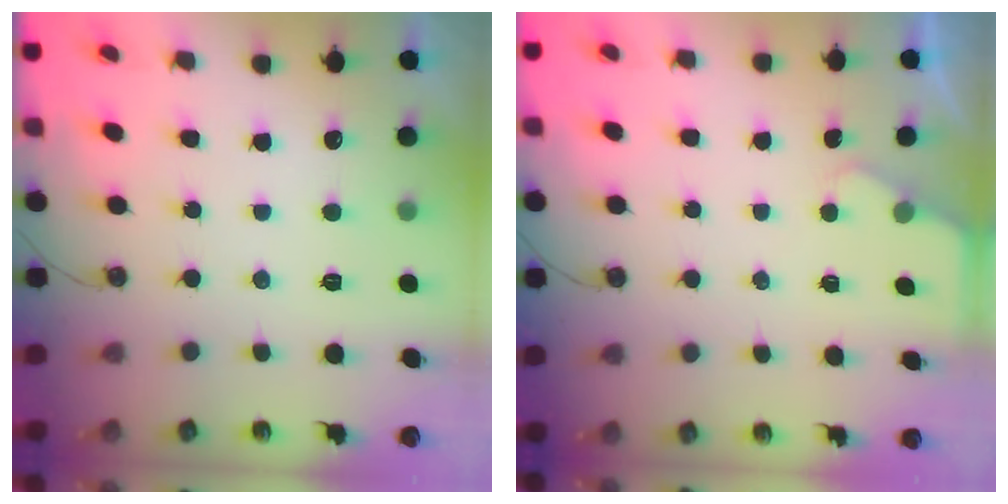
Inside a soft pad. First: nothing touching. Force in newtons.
{"total": 1.7, "press": 1.6, "slide": 0.2}